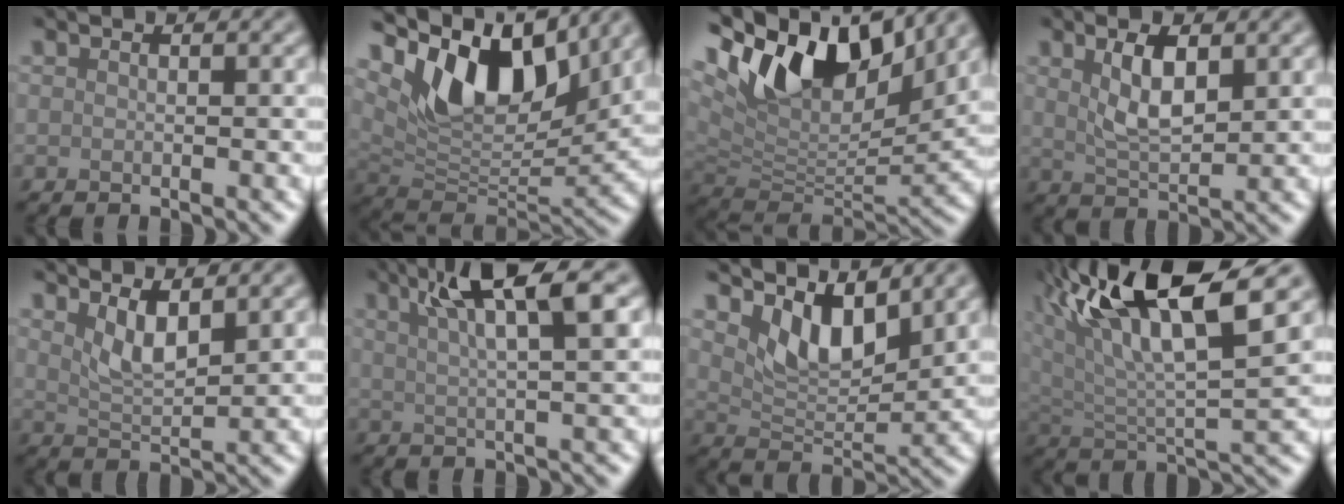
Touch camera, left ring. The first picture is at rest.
{"total": 9.9, "force": [5.2, 4.8, 7.0], "torque": [-0.110, -0.009, 0.096]}
{"total": 11.8, "force": [6.7, 5.5, 7.9], "torque": [-0.142, 0.008, 0.121]}
{"total": 4.2, "force": [1.5, 1.7, 3.5], "torque": [-0.075, 0.000, 0.031]}
{"total": 3.2, "force": [1.8, 1.0, 2.4], "torque": [-0.048, -0.010, 0.038]}
{"total": 7.5, "force": [3.4, 1.5, 6.5], "torque": [-0.083, 0.014, 0.053]}
{"total": 4.8, "force": [3.3, 2.0, 3.0], "torque": [-0.064, -0.016, 0.054]}
{"total": 14.7, "force": [7.3, 4.4, 11.9], "torque": [-0.218, 0.021, 0.122]}